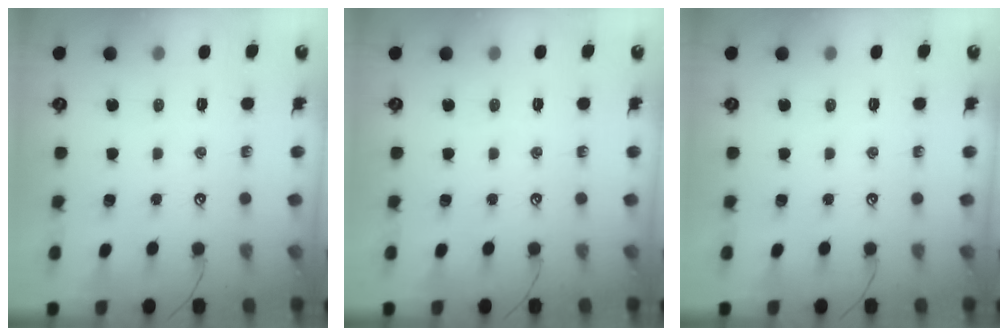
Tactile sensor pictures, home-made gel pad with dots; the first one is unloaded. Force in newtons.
{"total": 0.0}
{"total": 0.0}